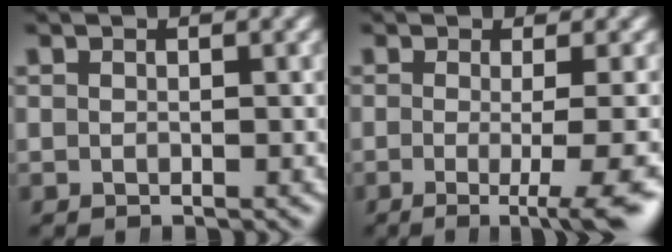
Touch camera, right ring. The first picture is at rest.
{"total": 6.3, "force": [-3.3, 0.9, 5.3], "torque": [-0.070, -0.022, -0.043]}